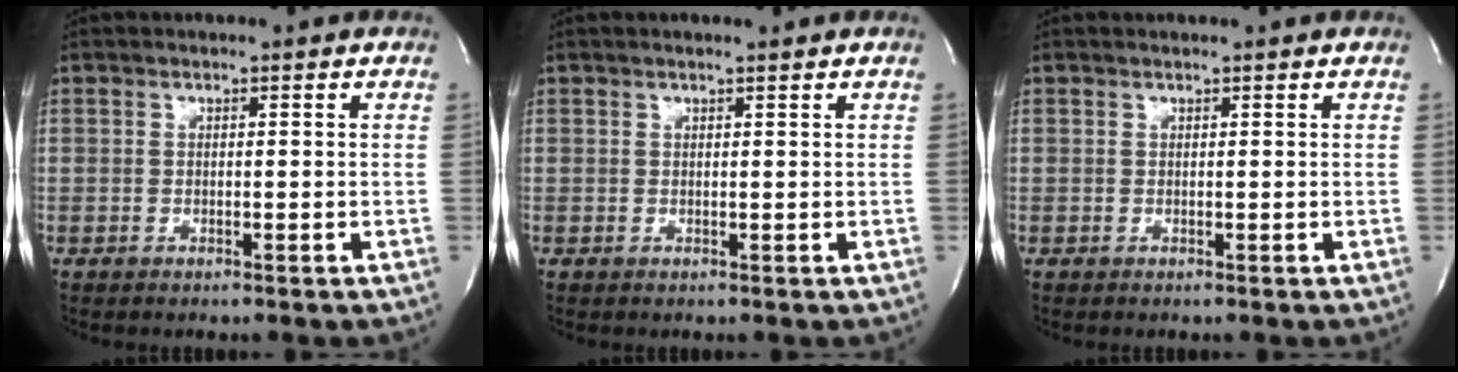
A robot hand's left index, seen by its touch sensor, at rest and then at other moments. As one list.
[{"total": 1.3, "force": [1.0, -0.1, 0.7], "torque": [-0.014, 0.005, 0.018]}, {"total": 0.8, "force": [0.7, -0.1, 0.2], "torque": [-0.005, 0.006, 0.012]}]